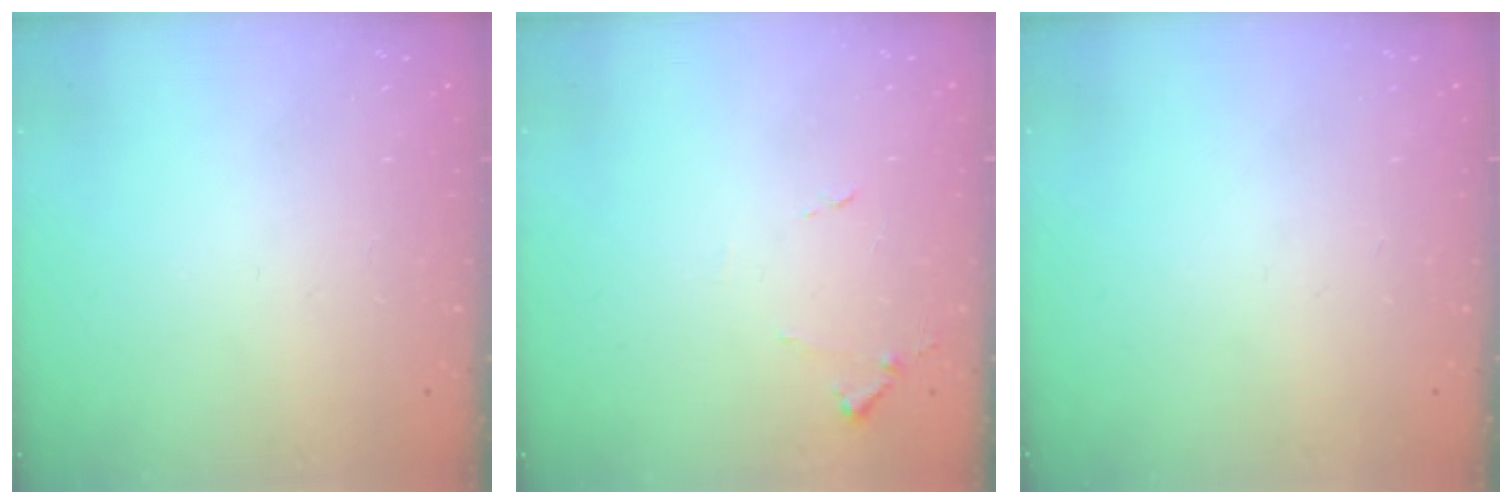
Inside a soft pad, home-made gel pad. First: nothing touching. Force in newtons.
{"total": 7.9, "press": 7.8, "slide": 0.7}
{"total": 0.0}